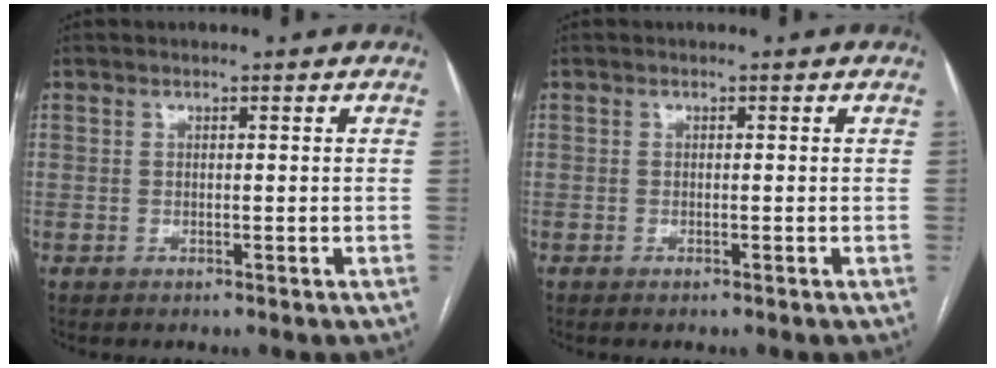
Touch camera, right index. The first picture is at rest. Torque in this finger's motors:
{"motor_torque": [0.03, 0.03, 0.02, 0.01]}